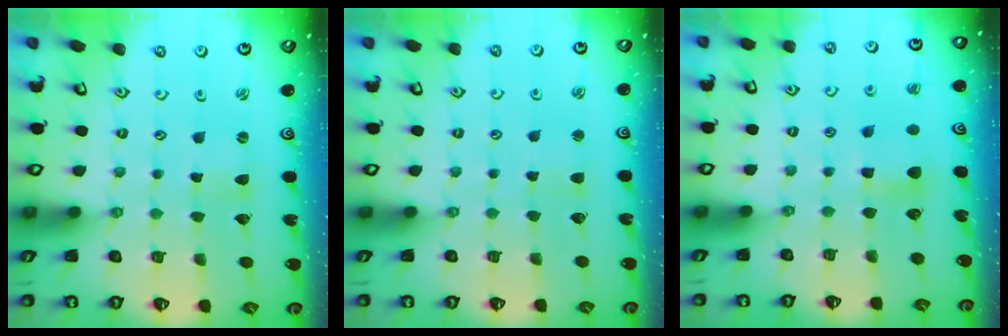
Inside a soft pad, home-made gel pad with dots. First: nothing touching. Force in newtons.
{"total": 2.2, "press": 2.2, "slide": 0.2}
{"total": 6.5, "press": 6.5, "slide": 0.6}